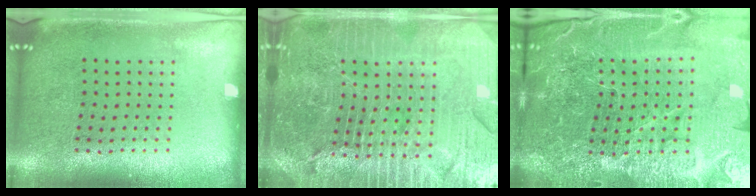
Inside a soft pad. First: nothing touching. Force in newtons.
{"total": 5.8, "press": 5.2, "slide": 2.6}
{"total": 6.2, "press": 5.7, "slide": 2.4}